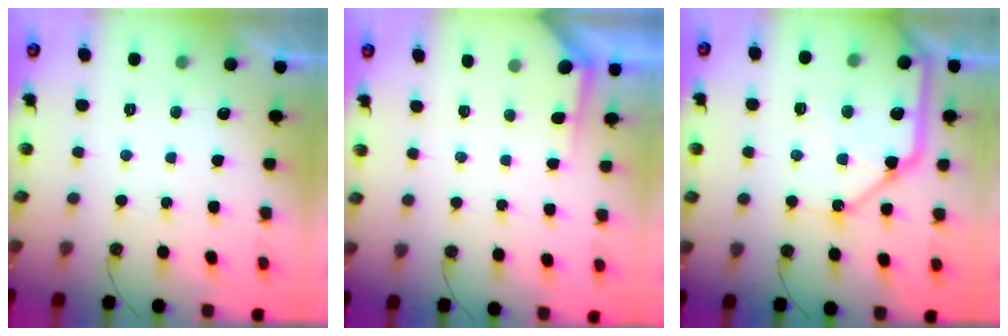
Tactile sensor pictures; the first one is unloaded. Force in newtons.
{"total": 1.8, "press": 1.8, "slide": 0.3}
{"total": 19.9, "press": 19.7, "slide": 2.5}